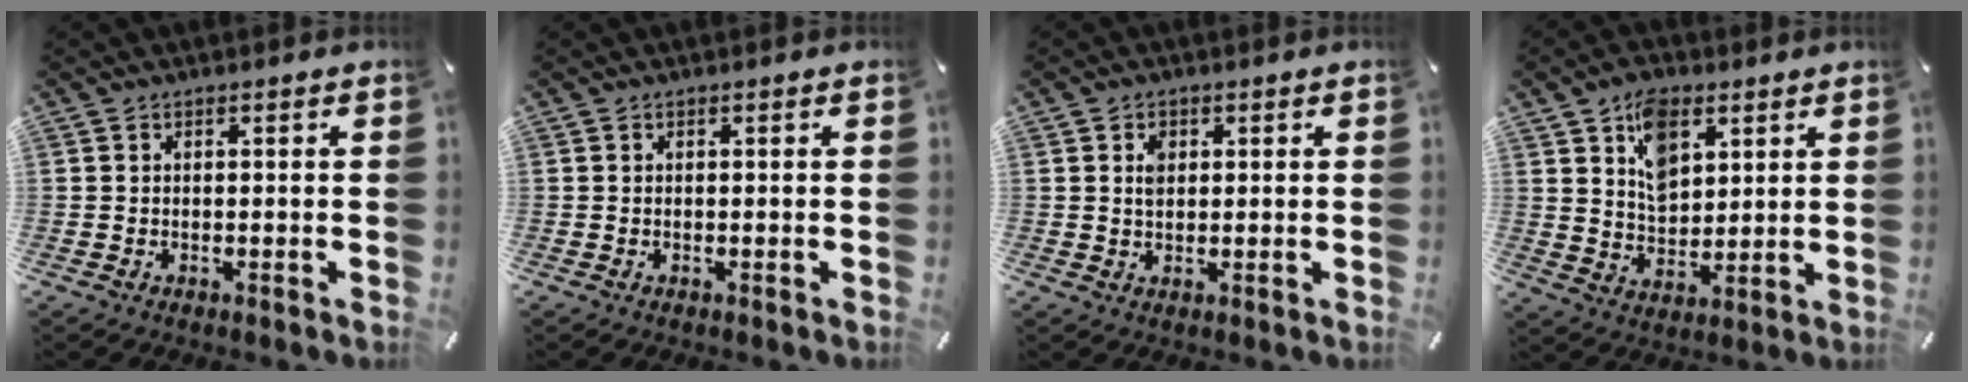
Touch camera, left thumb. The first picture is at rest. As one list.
[{"total": 0.0}, {"total": 2.8, "force": [0.8, 2.2, 1.6], "torque": [-0.019, 0.001, 0.009]}, {"total": 9.8, "force": [5.0, 6.6, 5.1], "torque": [-0.081, -0.011, 0.091]}]